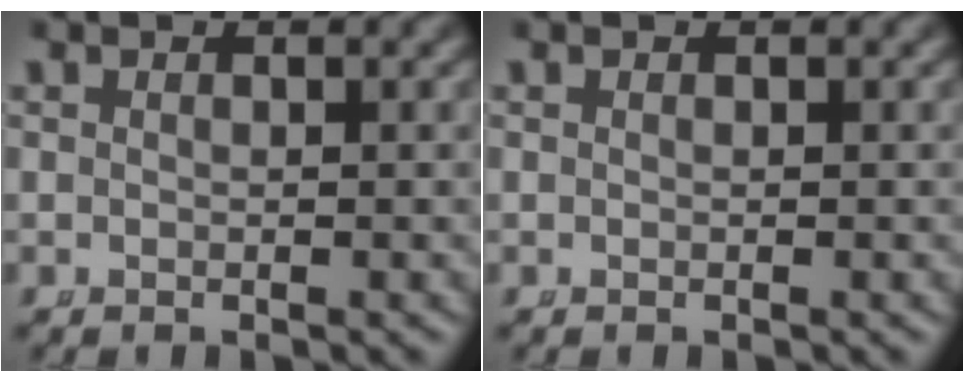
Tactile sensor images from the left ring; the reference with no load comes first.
{"total": 0.0}